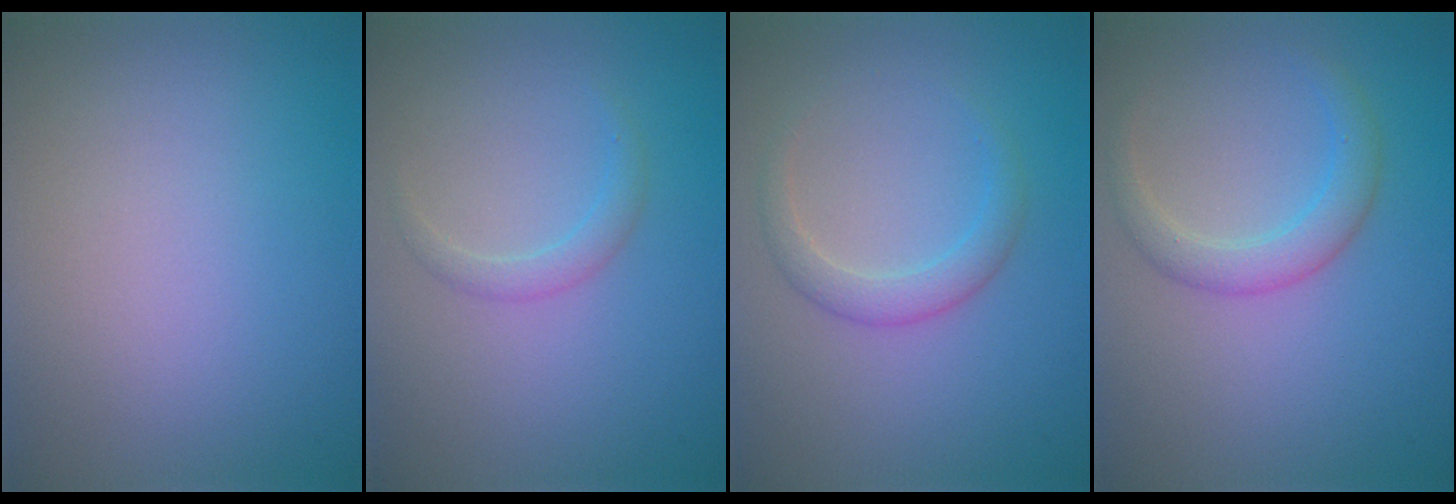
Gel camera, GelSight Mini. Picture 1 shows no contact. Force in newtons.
{"total": 1.3, "press": 1.3, "slide": 0.2}
{"total": 2.0, "press": 2.0, "slide": 0.1}
{"total": 2.6, "press": 2.6, "slide": 0.2}